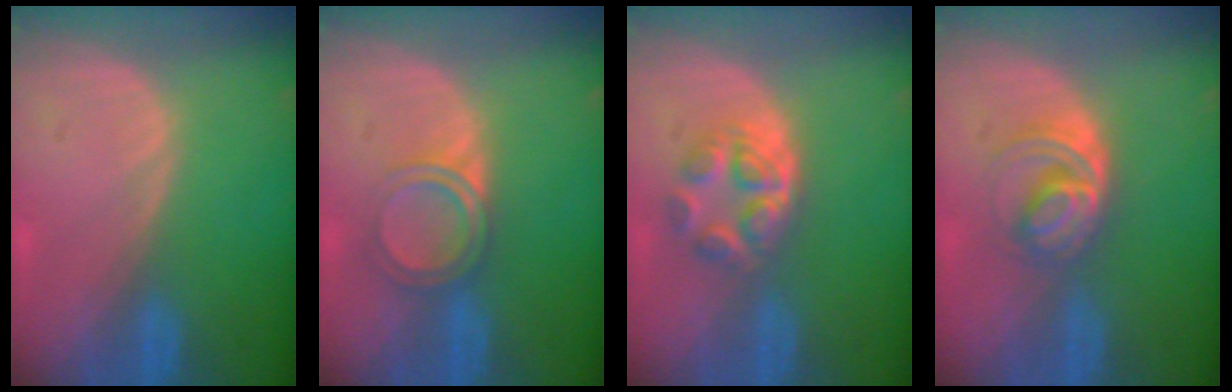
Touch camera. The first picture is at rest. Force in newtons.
{"total": 4.1, "press": 4.1, "slide": 0.3}
{"total": 6.0, "press": 5.2, "slide": 2.9}
{"total": 6.1, "press": 5.3, "slide": 3.0}